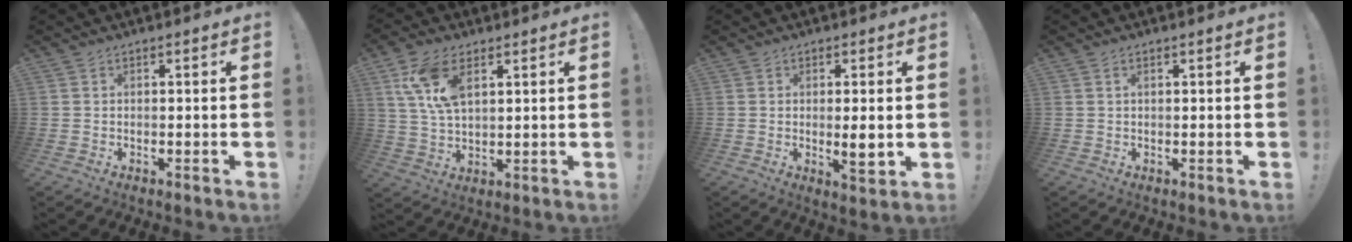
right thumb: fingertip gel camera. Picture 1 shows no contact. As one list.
[{"total": 11.4, "force": [5.1, 6.2, 8.1], "torque": [-0.167, -0.003, 0.096]}, {"total": 4.6, "force": [0.0, 0.8, 4.6], "torque": [-0.057, -0.015, 0.000]}, {"total": 0.9, "force": [0.3, -0.1, 0.8], "torque": [-0.017, 0.001, 0.004]}]